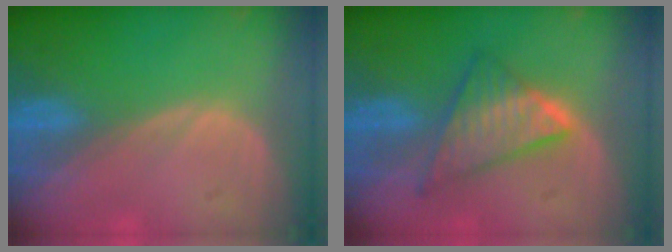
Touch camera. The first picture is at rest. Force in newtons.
{"total": 7.5, "press": 7.5, "slide": 0.4}